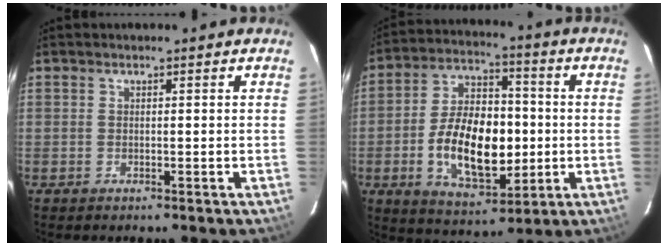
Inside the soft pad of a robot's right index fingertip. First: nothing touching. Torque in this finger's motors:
{"motor_torque": [1.28, -0.86, 1.05, 0.21]}